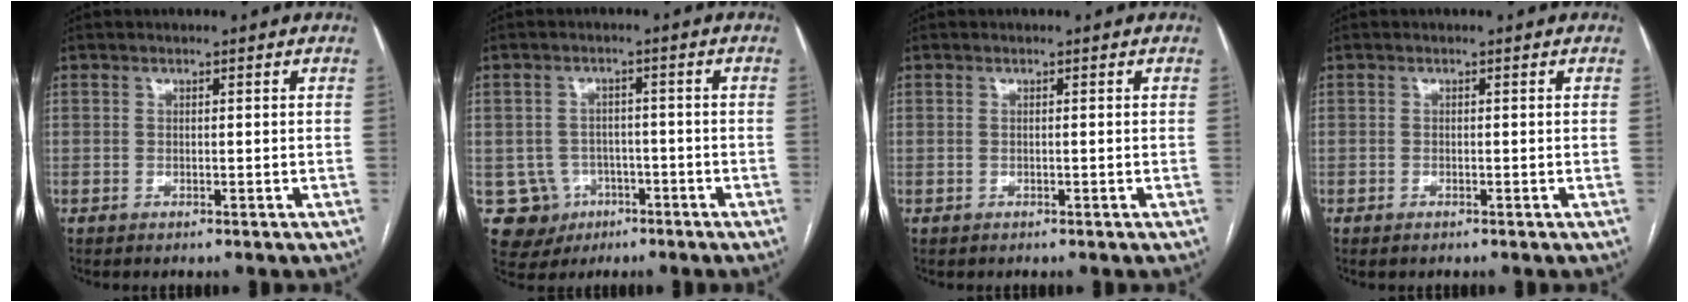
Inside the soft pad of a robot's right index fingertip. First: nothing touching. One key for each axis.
{"total": 6.9, "fx": -2.3, "fy": 6.5, "fz": 0.6, "tx": -0.015, "ty": 0.011, "tz": -0.025}
{"total": 0.0}
{"total": 0.6, "fx": -0.5, "fy": 0.2, "fz": 0.3, "tx": -0.005, "ty": 0.000, "tz": -0.005}